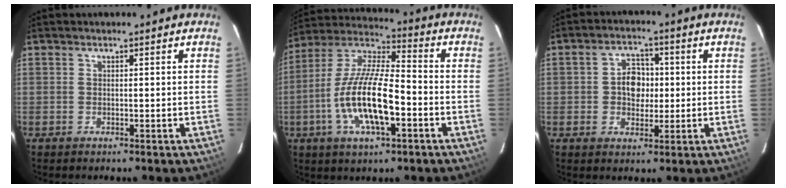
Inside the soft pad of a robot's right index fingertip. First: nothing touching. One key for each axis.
{"total": 16.6, "fx": -5.0, "fy": 5.3, "fz": 14.9, "tx": -0.301, "ty": -0.007, "tz": -0.096}
{"total": 5.8, "fx": 0.0, "fy": 4.7, "fz": 3.4, "tx": -0.060, "ty": 0.016, "tz": 0.003}